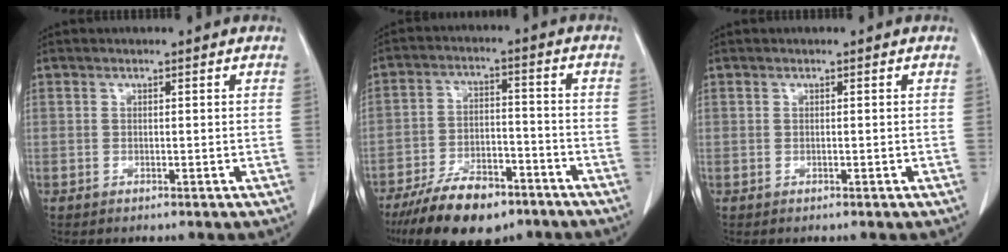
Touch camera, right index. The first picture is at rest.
{"total": 12.6, "force": [-9.1, 4.9, 7.2], "torque": [-0.122, -0.008, -0.158]}
{"total": 0.0}